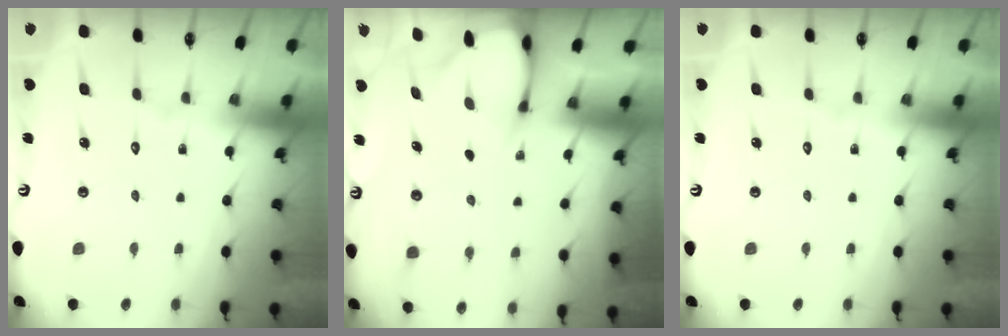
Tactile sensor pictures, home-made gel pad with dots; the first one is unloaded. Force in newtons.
{"total": 2.7, "press": 2.7, "slide": 0.4}
{"total": 0.0}